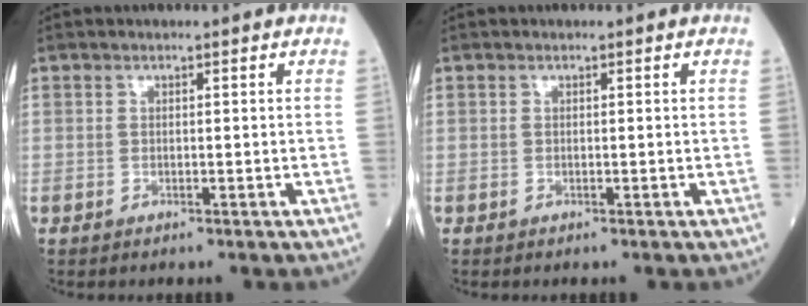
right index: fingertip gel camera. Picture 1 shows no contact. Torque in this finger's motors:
{"motor_torque": [0.00, 0.00, 0.00, 0.00]}